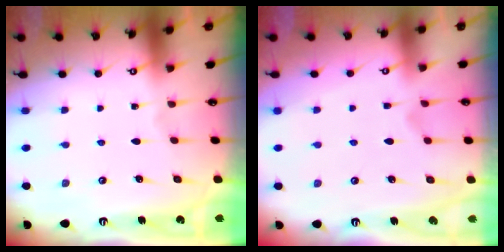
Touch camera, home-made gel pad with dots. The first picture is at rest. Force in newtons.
{"total": 1.2, "press": 0.7, "slide": 1.0}